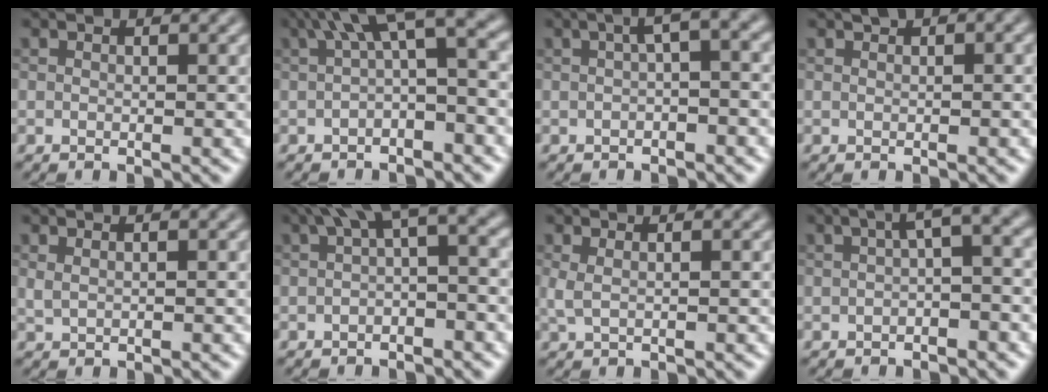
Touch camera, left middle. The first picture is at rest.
{"total": 6.1, "force": [1.3, 2.1, 5.6], "torque": [-0.076, 0.022, 0.008]}
{"total": 2.7, "force": [0.2, 0.6, 2.7], "torque": [-0.040, 0.014, -0.002]}
{"total": 1.1, "force": [0.6, 0.5, 0.8], "torque": [-0.010, 0.005, 0.006]}
{"total": 0.7, "force": [0.5, 0.2, 0.4], "torque": [-0.013, 0.002, 0.010]}
{"total": 4.1, "force": [0.9, 1.3, 3.8], "torque": [-0.054, 0.017, 0.005]}
{"total": 1.2, "force": [0.4, 0.4, 1.1], "torque": [-0.021, 0.002, 0.007]}
{"total": 3.0, "force": [0.1, 0.8, 2.9], "torque": [-0.044, 0.015, -0.004]}